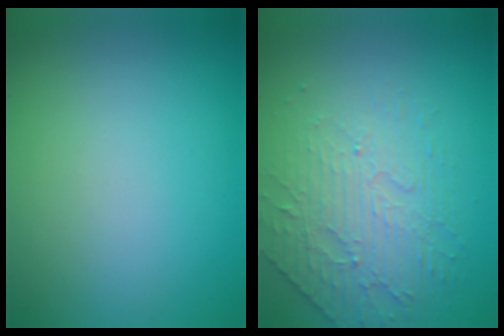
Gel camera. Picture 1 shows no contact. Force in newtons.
{"total": 4.5, "press": 3.4, "slide": 3.0}